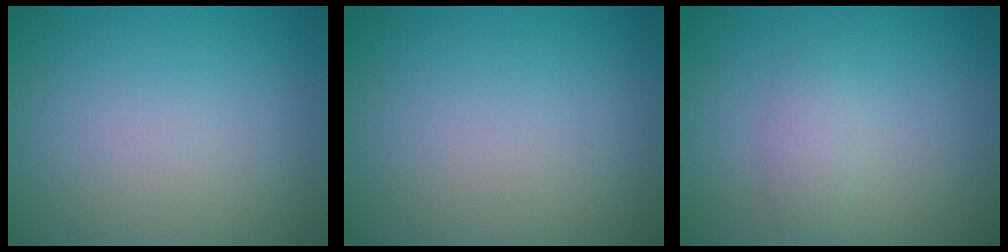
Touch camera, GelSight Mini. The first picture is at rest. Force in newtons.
{"total": 0.0}
{"total": 1.6, "press": 1.6, "slide": 0.0}